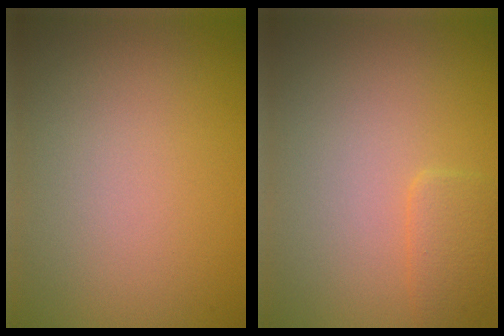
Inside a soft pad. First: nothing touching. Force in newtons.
{"total": 1.7, "press": 1.7, "slide": 0.3}